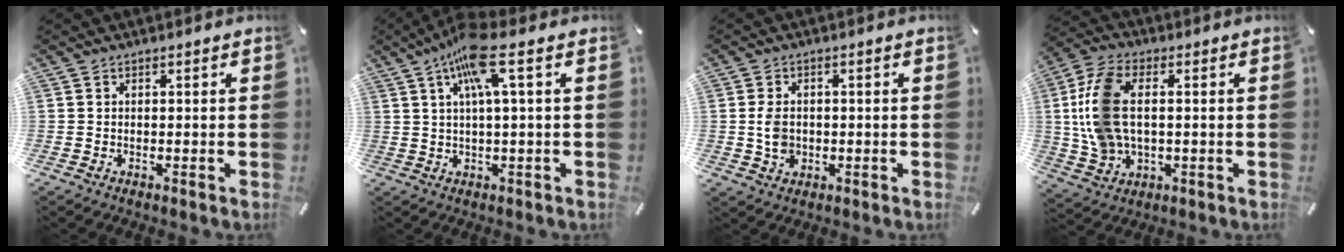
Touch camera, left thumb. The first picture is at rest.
{"total": 11.2, "force": [4.0, 2.0, 10.2], "torque": [-0.187, -0.001, 0.070]}
{"total": 4.7, "force": [-0.4, 3.6, 2.9], "torque": [-0.067, 0.003, -0.010]}
{"total": 12.0, "force": [0.7, 7.9, 8.9], "torque": [-0.219, 0.005, 0.012]}